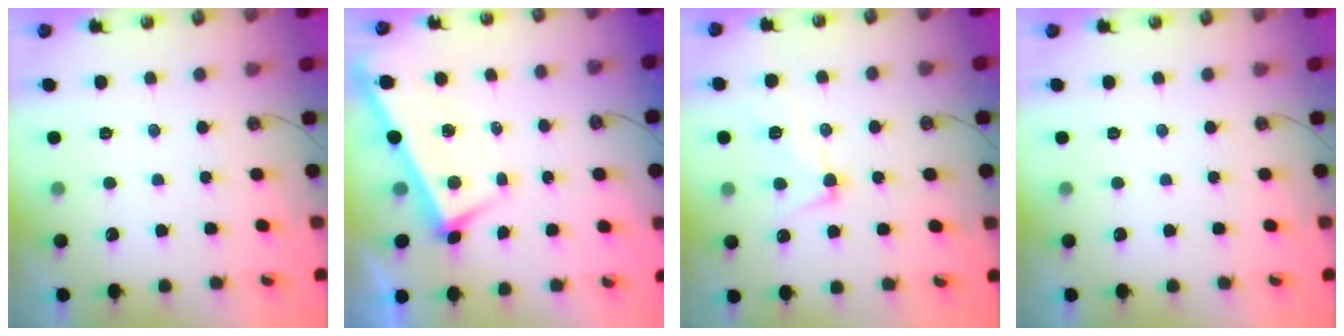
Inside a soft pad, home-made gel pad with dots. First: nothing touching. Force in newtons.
{"total": 3.9, "press": 3.9, "slide": 0.2}
{"total": 6.3, "press": 6.2, "slide": 0.6}
{"total": 0.0}